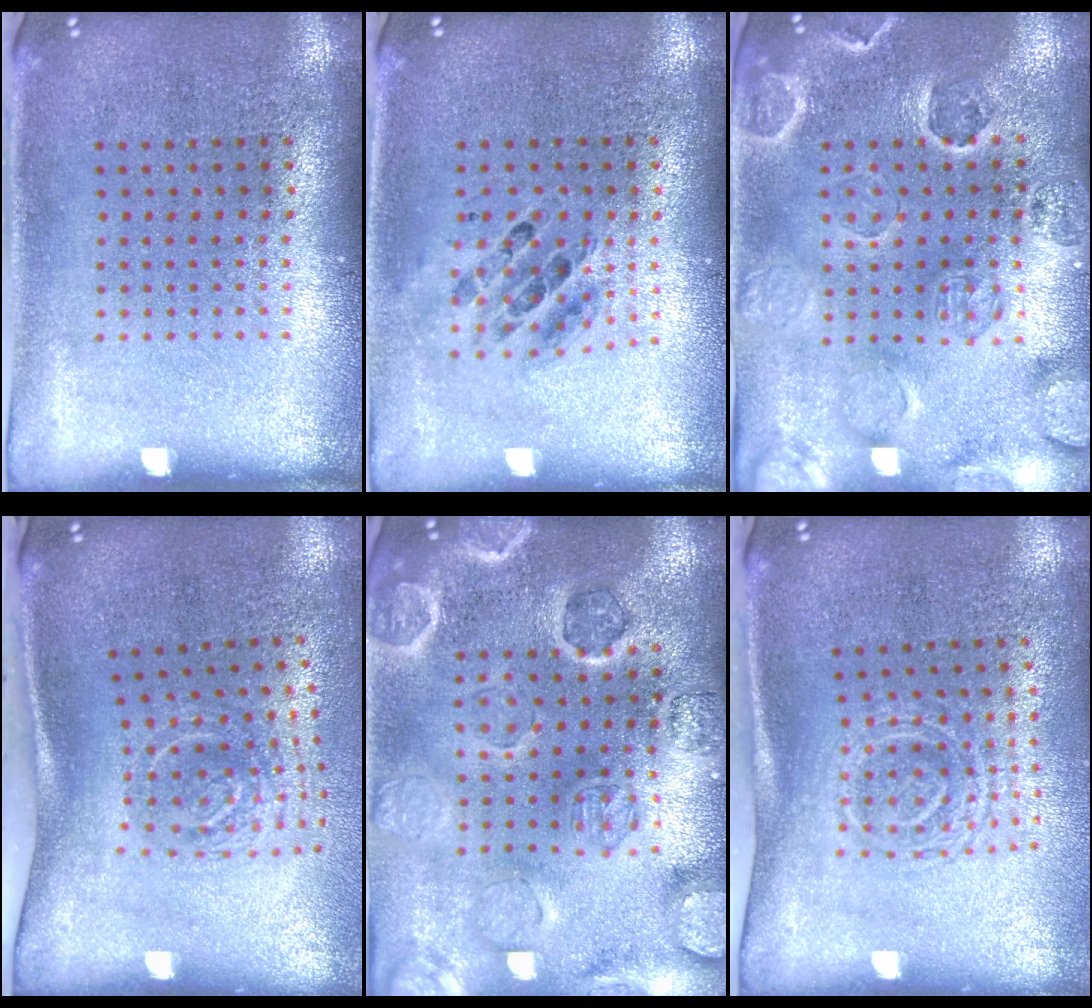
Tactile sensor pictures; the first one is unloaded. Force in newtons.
{"total": 0.7, "press": 0.7, "slide": 0.1}
{"total": 2.6, "press": 2.5, "slide": 0.6}
{"total": 2.0, "press": 1.3, "slide": 1.5}
{"total": 2.5, "press": 2.5, "slide": 0.3}
{"total": 1.6, "press": 1.2, "slide": 1.1}